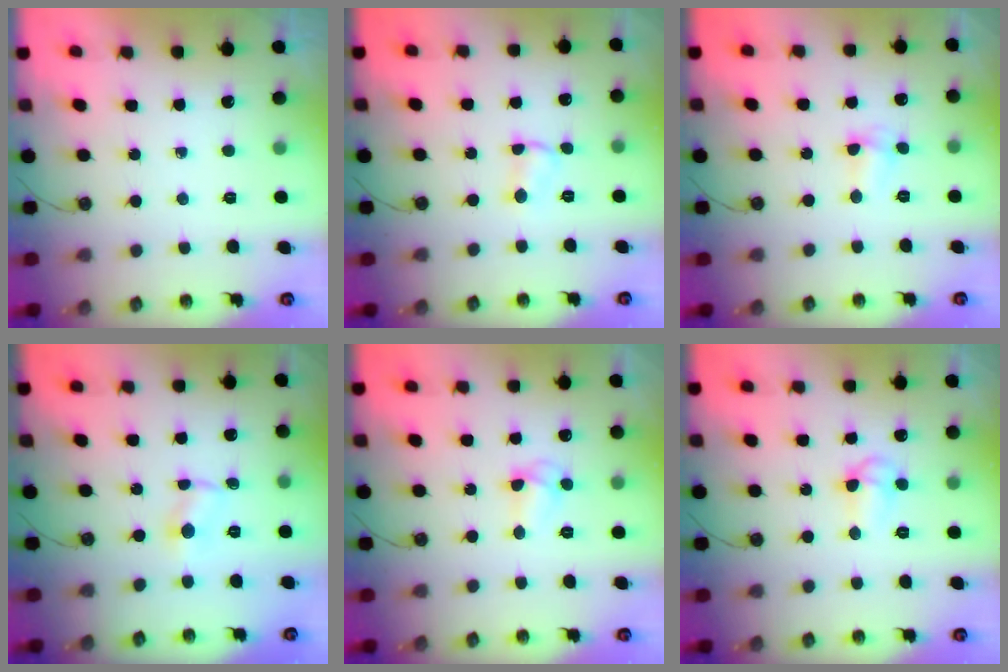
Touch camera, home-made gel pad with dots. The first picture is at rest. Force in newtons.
{"total": 2.8, "press": 2.8, "slide": 0.4}
{"total": 3.3, "press": 3.3, "slide": 0.5}
{"total": 1.6, "press": 1.5, "slide": 0.2}
{"total": 5.2, "press": 5.2, "slide": 0.5}
{"total": 6.4, "press": 6.4, "slide": 0.8}